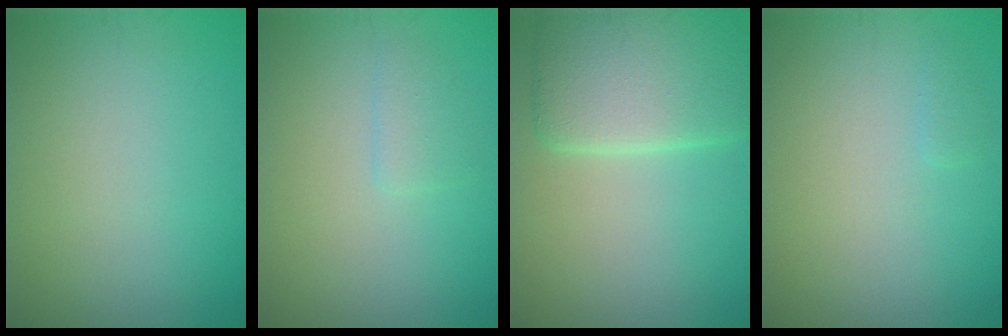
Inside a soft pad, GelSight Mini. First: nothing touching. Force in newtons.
{"total": 1.3, "press": 1.3, "slide": 0.1}
{"total": 6.8, "press": 6.8, "slide": 0.1}
{"total": 0.6, "press": 0.6, "slide": 0.1}